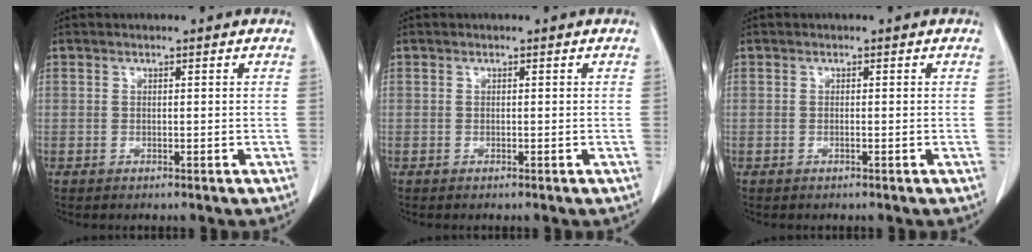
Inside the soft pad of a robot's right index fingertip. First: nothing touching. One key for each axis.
{"total": 0.0}
{"total": 0.0}